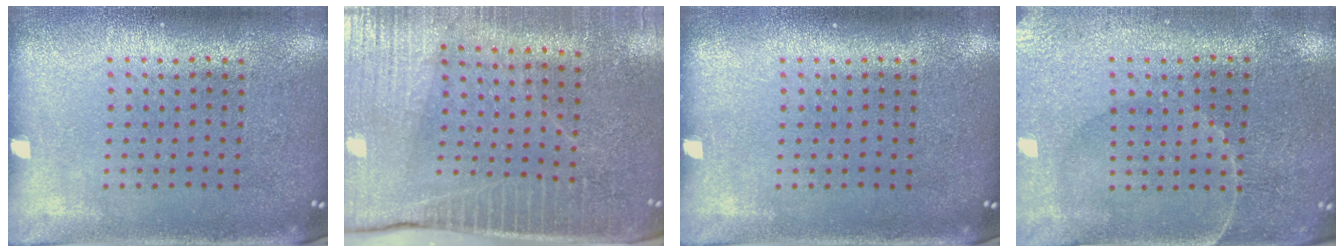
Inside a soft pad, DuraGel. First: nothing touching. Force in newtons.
{"total": 3.6, "press": 3.5, "slide": 0.9}
{"total": 0.0}
{"total": 0.6, "press": 0.4, "slide": 0.5}